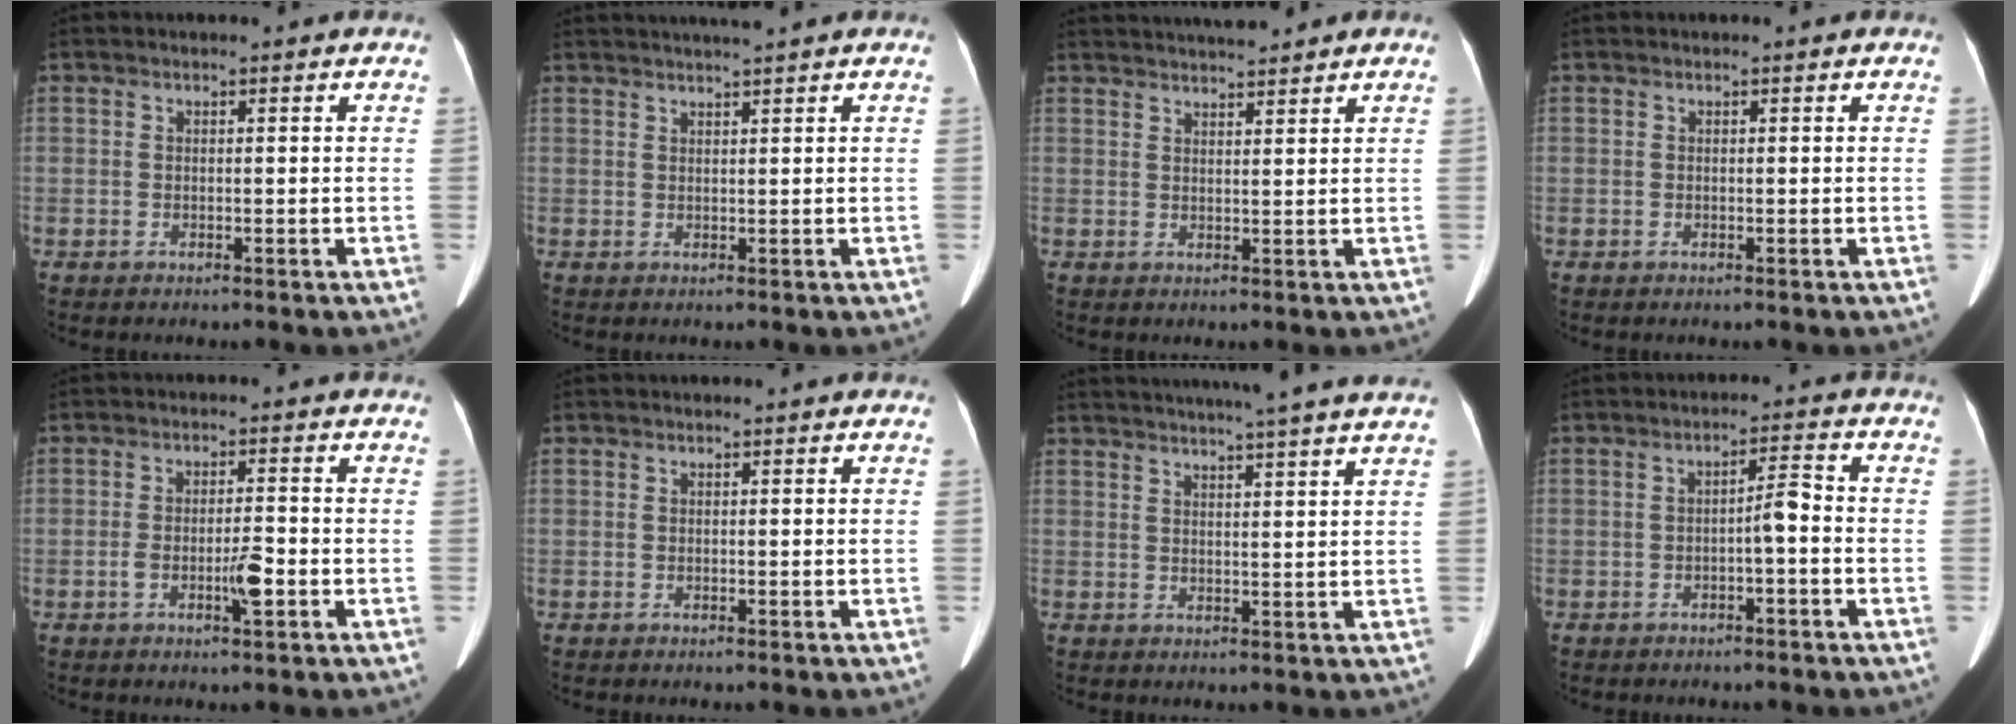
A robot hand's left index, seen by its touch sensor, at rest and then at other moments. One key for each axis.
{"total": 3.3, "fx": 3.0, "fy": -0.6, "fz": 1.3, "tx": -0.013, "ty": 0.019, "tz": 0.047}
{"total": 6.4, "fx": 6.1, "fy": 0.3, "fz": 2.1, "tx": -0.032, "ty": 0.024, "tz": 0.091}
{"total": 0.0}
{"total": 4.1, "fx": -1.5, "fy": 0.7, "fz": 3.7, "tx": -0.067, "ty": 0.001, "tz": -0.025}
{"total": 0.0}
{"total": 14.7, "fx": 12.9, "fy": -0.9, "fz": 6.9, "tx": -0.114, "ty": 0.006, "tz": 0.160}
{"total": 3.2, "fx": -1.1, "fy": 0.6, "fz": 2.9, "tx": -0.044, "ty": 0.015, "tz": -0.016}